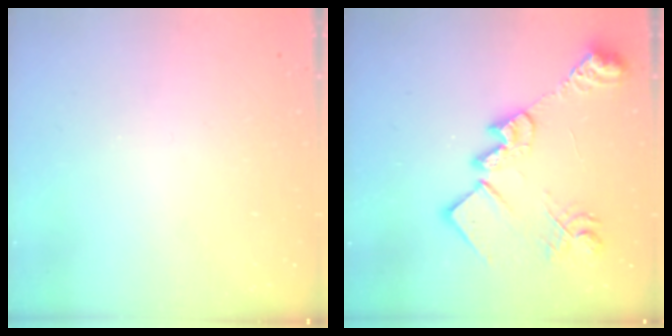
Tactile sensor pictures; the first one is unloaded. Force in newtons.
{"total": 21.1, "press": 21.1, "slide": 1.0}